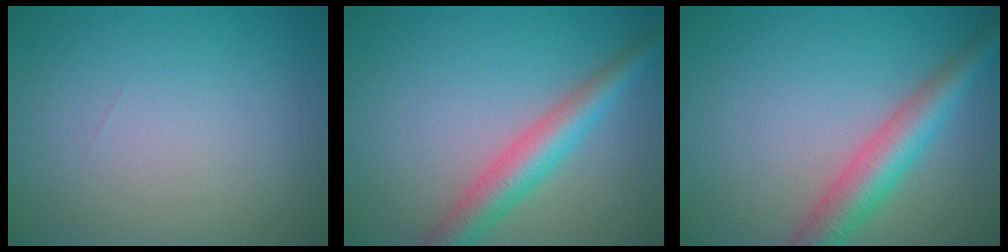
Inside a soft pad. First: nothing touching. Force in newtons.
{"total": 4.5, "press": 4.5, "slide": 0.1}
{"total": 5.2, "press": 5.2, "slide": 0.1}